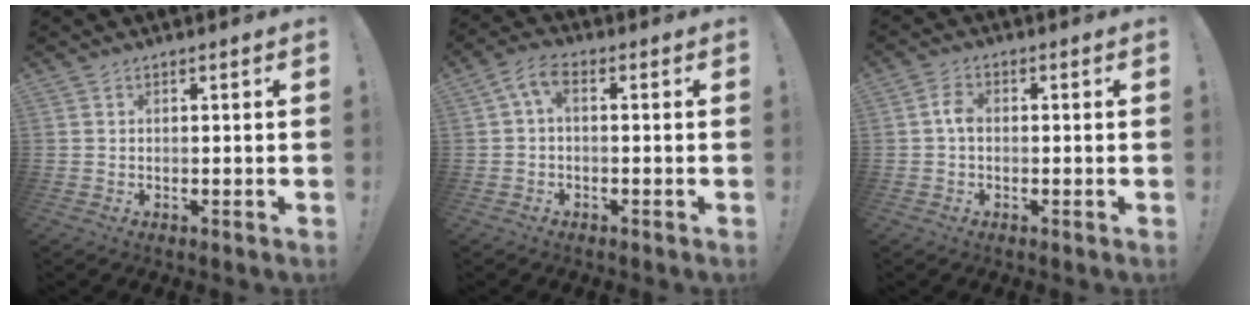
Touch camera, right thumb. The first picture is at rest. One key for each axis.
{"total": 4.8, "fx": 0.3, "fy": 1.9, "fz": 4.4, "tx": -0.091, "ty": 0.000, "tz": 0.008}
{"total": 5.3, "fx": -0.3, "fy": 3.6, "fz": 3.9, "tx": -0.076, "ty": 0.017, "tz": -0.004}